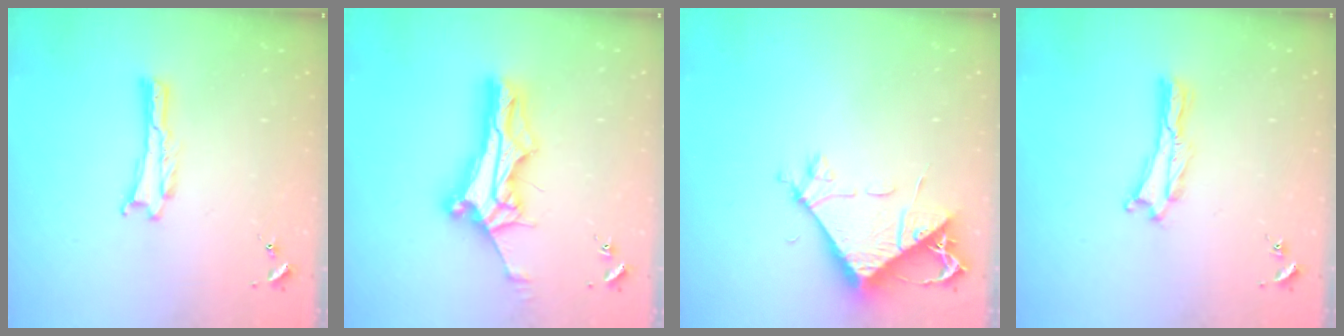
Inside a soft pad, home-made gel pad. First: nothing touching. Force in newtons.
{"total": 11.0, "press": 11.0, "slide": 0.8}
{"total": 7.2, "press": 7.1, "slide": 1.2}
{"total": 0.6, "press": 0.5, "slide": 0.2}